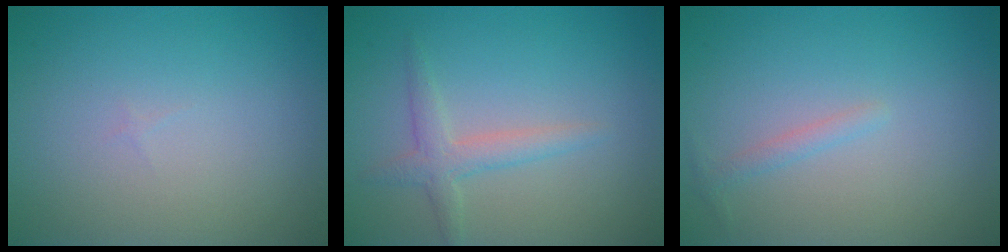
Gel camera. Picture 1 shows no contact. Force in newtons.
{"total": 2.2, "press": 2.2, "slide": 0.1}
{"total": 0.9, "press": 0.9, "slide": 0.0}